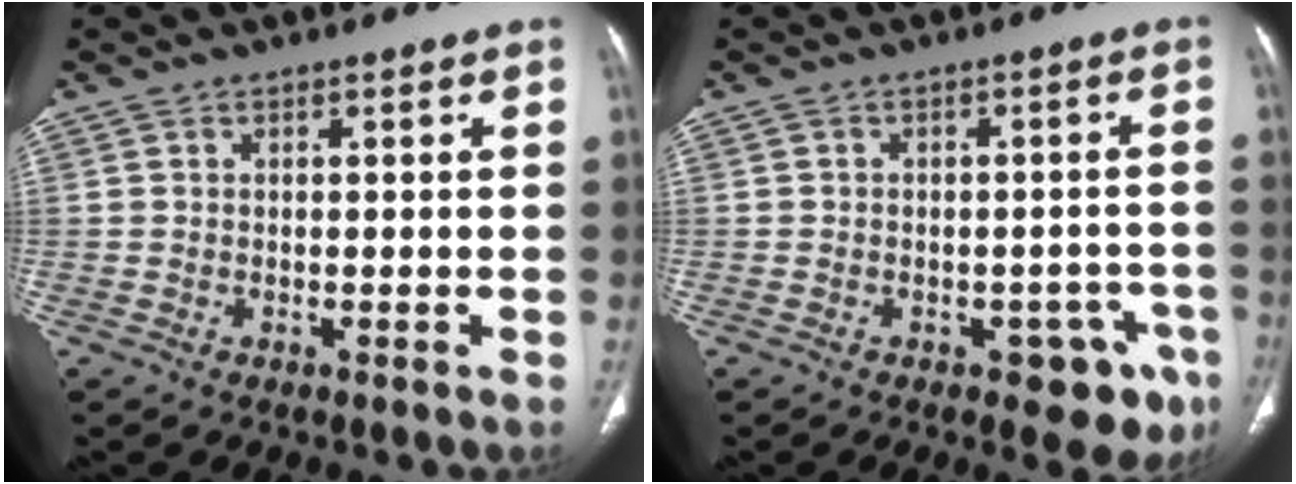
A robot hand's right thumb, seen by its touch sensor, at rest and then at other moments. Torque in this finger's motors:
{"motor_torque": [0.74, 0.50, -0.17, -0.04, 0.03]}